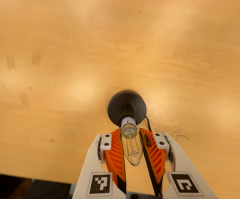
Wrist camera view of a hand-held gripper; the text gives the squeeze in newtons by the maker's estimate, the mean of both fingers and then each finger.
{"total": 10.6, "left": 10.4, "right": 10.9}